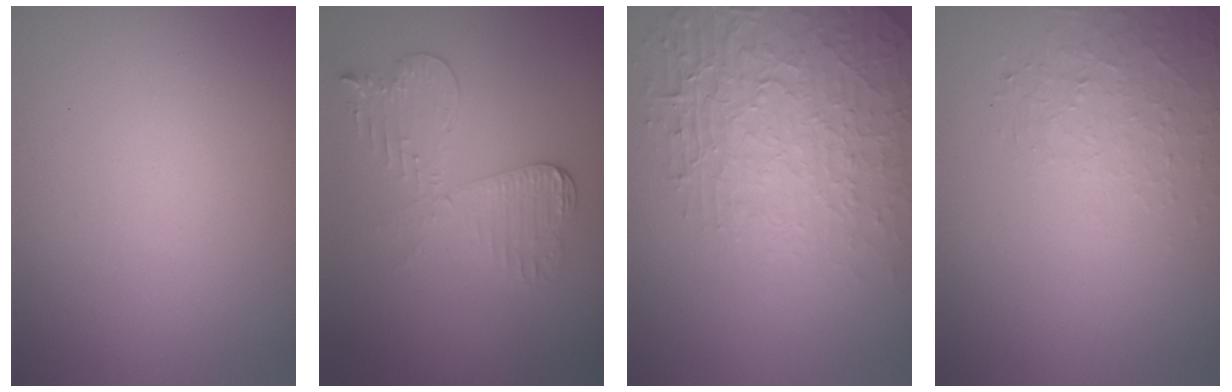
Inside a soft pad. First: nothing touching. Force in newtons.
{"total": 3.7, "press": 3.1, "slide": 1.9}
{"total": 5.3, "press": 4.7, "slide": 2.5}
{"total": 1.4, "press": 0.6, "slide": 1.3}